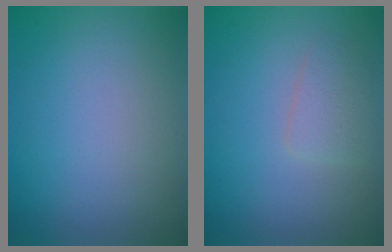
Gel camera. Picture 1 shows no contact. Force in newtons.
{"total": 1.7, "press": 1.7, "slide": 0.1}